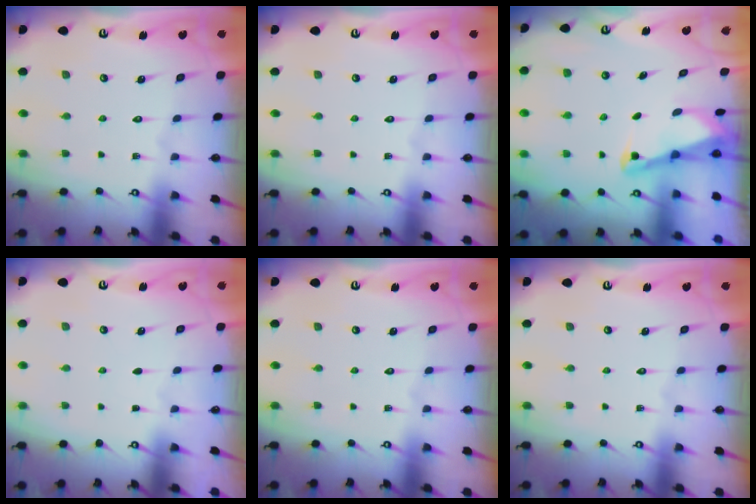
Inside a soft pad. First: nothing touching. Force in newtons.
{"total": 0.0}
{"total": 2.1, "press": 2.1, "slide": 0.4}
{"total": 0.9, "press": 0.9, "slide": 0.1}
{"total": 0.0}
{"total": 0.0}